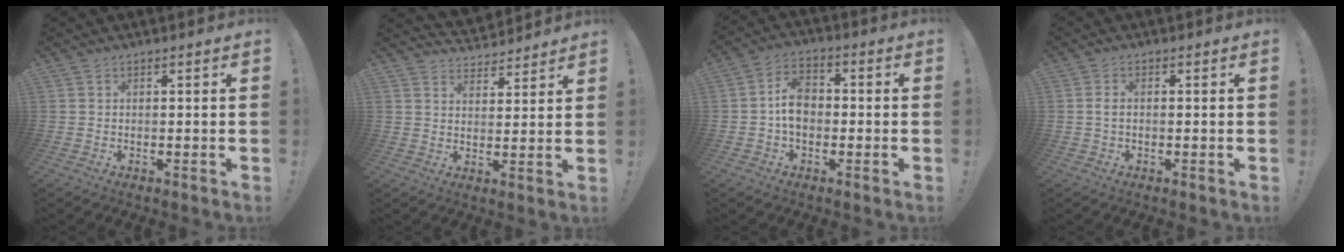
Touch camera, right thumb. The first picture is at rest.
{"total": 5.2, "force": [4.7, 2.2, 0.3], "torque": [-0.001, -0.039, 0.086]}
{"total": 8.3, "force": [-0.9, 6.0, 5.7], "torque": [-0.093, 0.013, -0.014]}
{"total": 1.9, "force": [-0.1, 1.0, 1.6], "torque": [-0.035, 0.008, 0.000]}